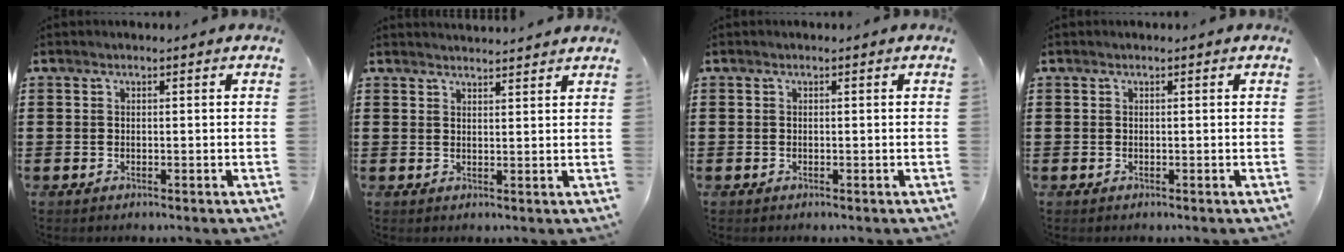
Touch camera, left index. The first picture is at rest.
{"total": 2.0, "force": [2.0, -0.3, -0.1], "torque": [-0.004, -0.006, 0.039]}
{"total": 0.0}
{"total": 0.0}